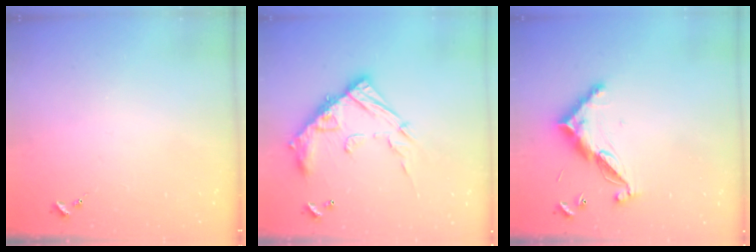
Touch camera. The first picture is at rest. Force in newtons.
{"total": 18.0, "press": 18.0, "slide": 1.4}
{"total": 12.2, "press": 12.1, "slide": 0.3}